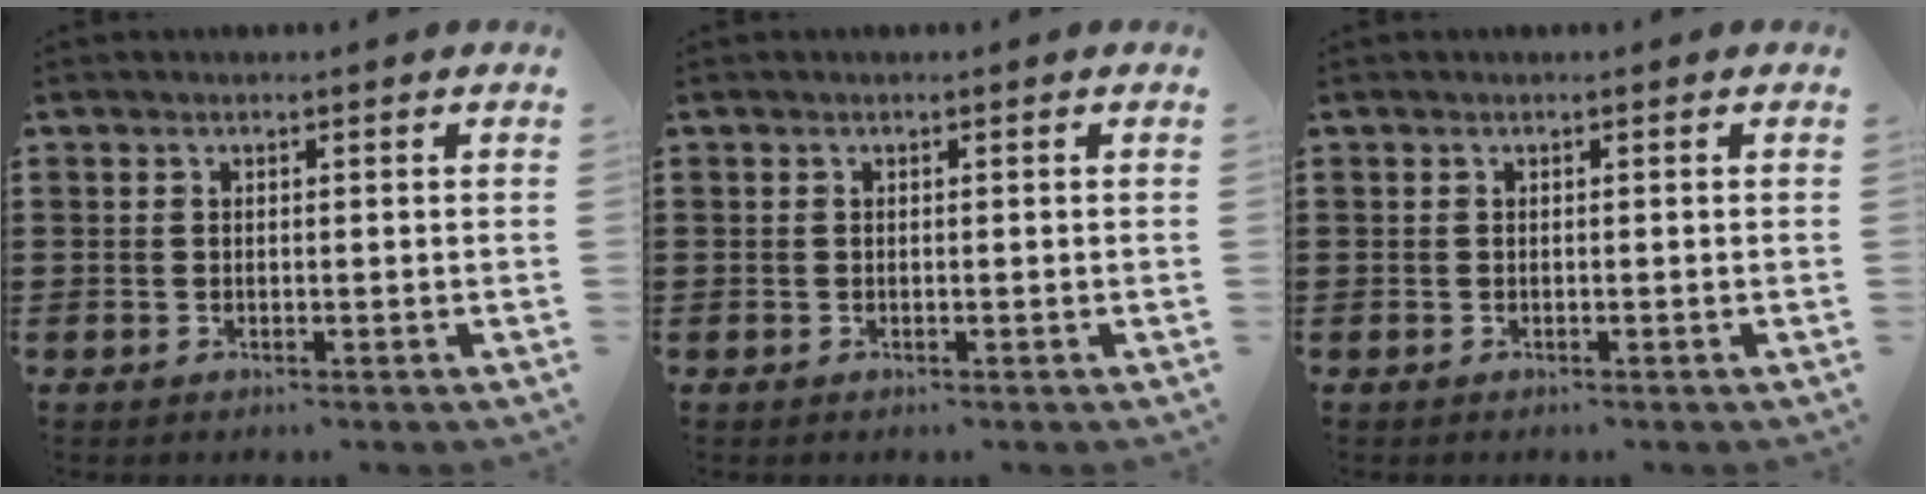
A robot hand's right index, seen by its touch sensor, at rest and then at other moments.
{"total": 0.0}
{"total": 0.0}